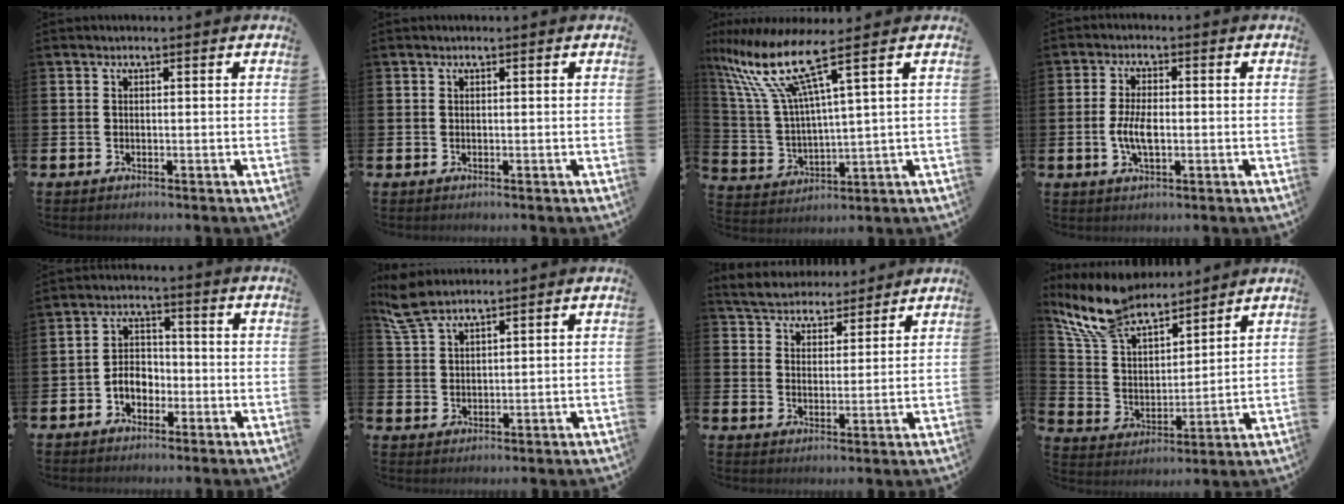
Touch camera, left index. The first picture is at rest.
{"total": 0.0}
{"total": 11.4, "force": [7.4, 1.8, 8.5], "torque": [-0.207, -0.041, 0.117]}
{"total": 4.5, "force": [-0.5, 1.9, 4.1], "torque": [-0.084, -0.004, -0.015]}
{"total": 3.9, "force": [-1.9, 2.8, 1.9], "torque": [-0.036, 0.010, -0.042]}
{"total": 4.9, "force": [4.3, 1.3, 2.0], "torque": [-0.044, -0.011, 0.079]}
{"total": 5.2, "force": [5.1, 1.3, -0.3], "torque": [-0.023, -0.027, 0.092]}
{"total": 10.6, "force": [9.4, 3.6, 3.3], "torque": [-0.114, -0.047, 0.175]}